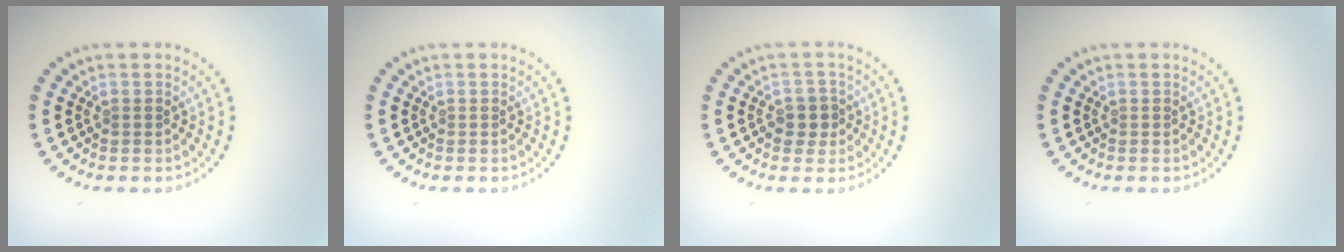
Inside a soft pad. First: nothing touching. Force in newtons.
{"total": 0.0}
{"total": 1.8, "press": 1.7, "slide": 0.6}
{"total": 0.0}